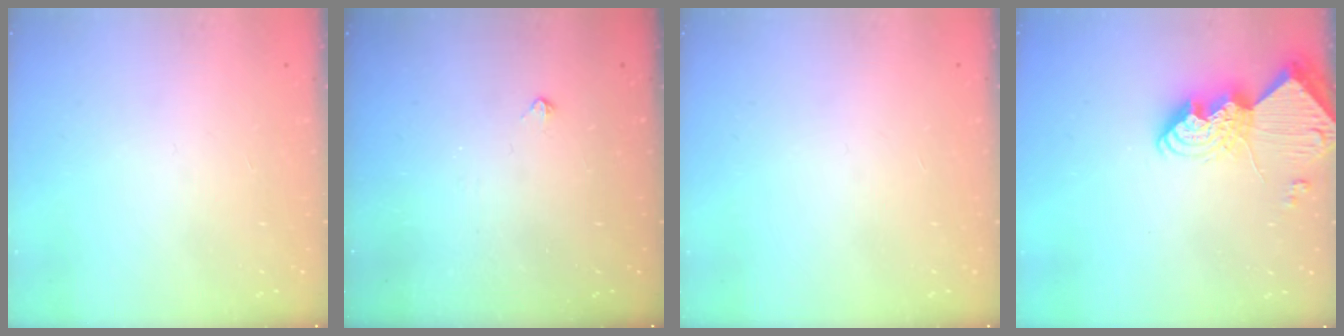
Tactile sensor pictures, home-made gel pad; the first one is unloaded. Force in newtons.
{"total": 2.5, "press": 2.4, "slide": 0.4}
{"total": 0.0}
{"total": 10.2, "press": 10.1, "slide": 0.7}